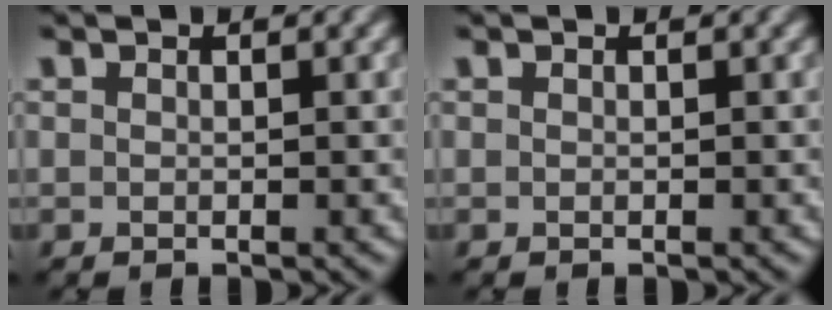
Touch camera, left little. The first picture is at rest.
{"total": 0.0}